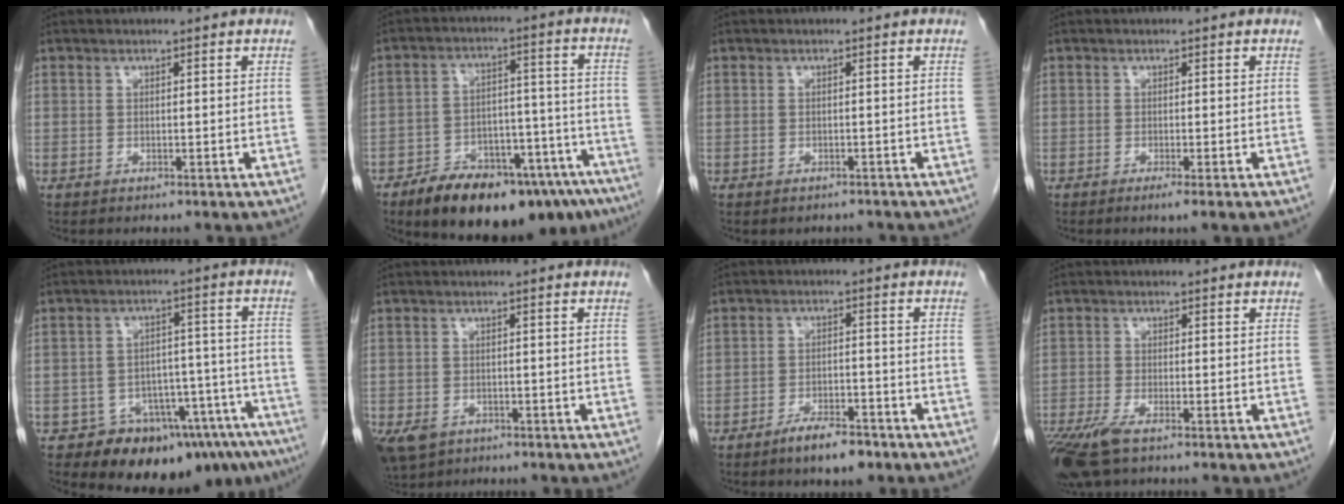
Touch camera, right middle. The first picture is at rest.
{"total": 20.6, "force": [-15.7, 6.7, 11.5], "torque": [-0.117, 0.025, -0.226]}
{"total": 1.7, "force": [-1.7, 0.3, 0.1], "torque": [-0.003, -0.001, -0.023]}
{"total": 1.6, "force": [-0.8, -0.8, 1.1], "torque": [-0.019, -0.004, -0.014]}
{"total": 14.1, "force": [-11.6, 5.4, 6.0], "torque": [-0.020, 0.049, -0.147]}
{"total": 6.5, "force": [-3.8, 4.5, 2.8], "torque": [-0.064, -0.007, -0.056]}
{"total": 5.4, "force": [-4.1, 1.1, 3.4], "torque": [-0.063, -0.002, -0.065]}
{"total": 6.7, "force": [-4.5, 1.5, 4.7], "torque": [-0.092, -0.018, -0.084]}